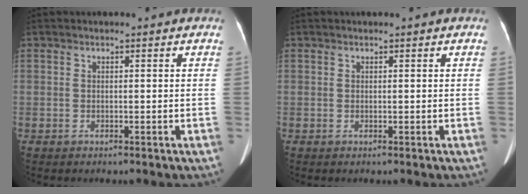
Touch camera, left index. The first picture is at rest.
{"total": 0.0}